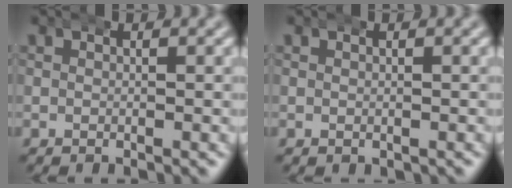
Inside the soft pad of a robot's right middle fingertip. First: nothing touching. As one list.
[{"total": 0.0}]